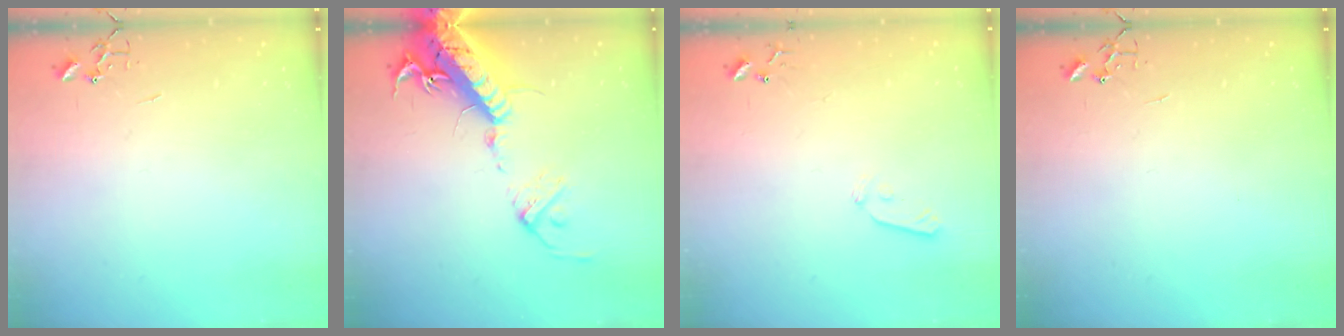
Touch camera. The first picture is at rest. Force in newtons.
{"total": 20.6, "press": 20.2, "slide": 4.3}
{"total": 5.4, "press": 5.4, "slide": 0.8}
{"total": 0.0}